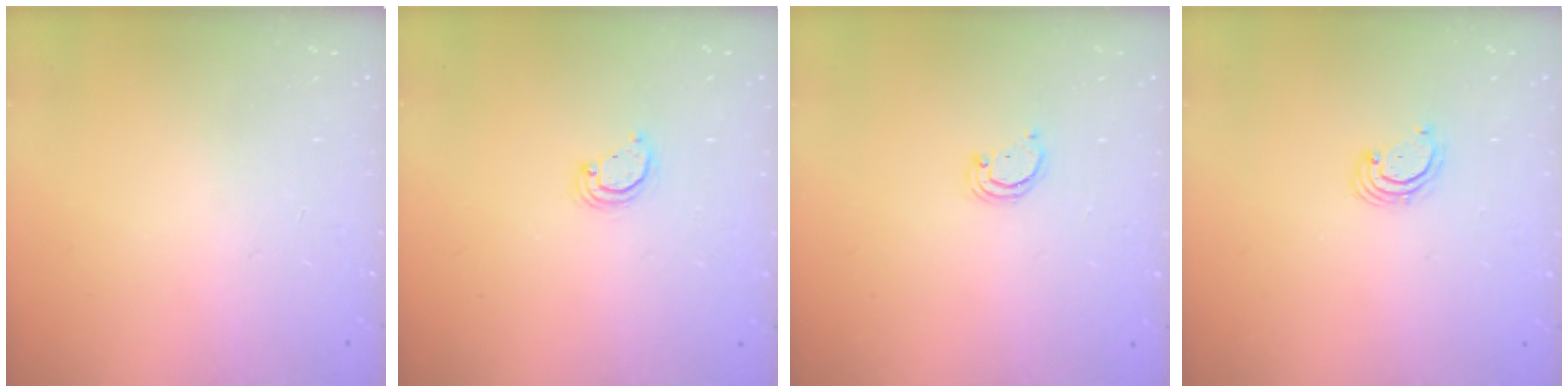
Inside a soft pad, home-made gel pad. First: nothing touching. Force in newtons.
{"total": 2.9, "press": 2.9, "slide": 0.1}
{"total": 2.4, "press": 2.4, "slide": 0.2}
{"total": 2.7, "press": 2.7, "slide": 0.3}